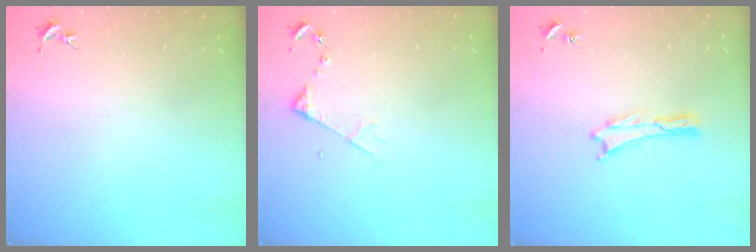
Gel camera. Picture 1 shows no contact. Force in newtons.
{"total": 3.1, "press": 3.1, "slide": 0.2}
{"total": 0.0}